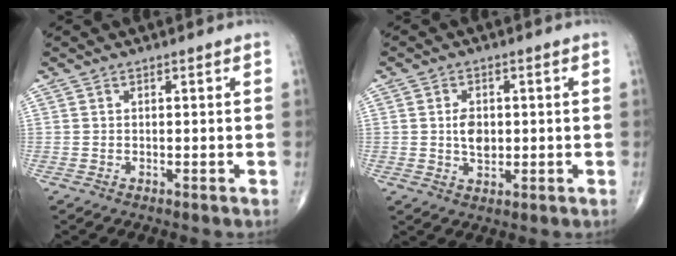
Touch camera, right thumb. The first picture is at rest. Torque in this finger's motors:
{"motor_torque": [1.00, 0.76, 0.38, -0.10, 0.01]}